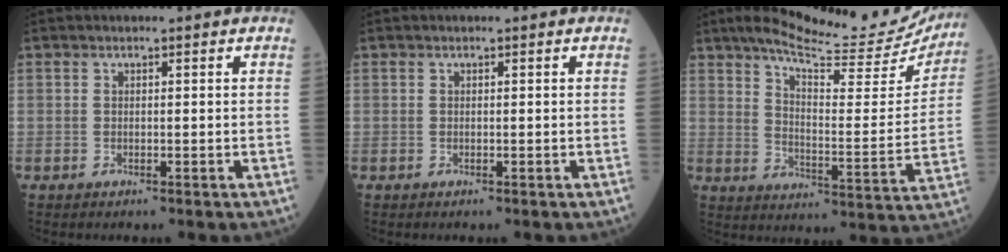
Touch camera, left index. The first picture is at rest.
{"total": 0.0}
{"total": 23.1, "force": [20.4, 3.9, 10.0], "torque": [-0.146, -0.040, 0.260]}